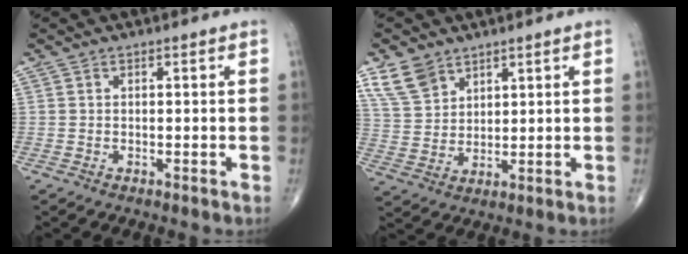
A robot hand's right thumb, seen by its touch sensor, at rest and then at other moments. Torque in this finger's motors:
{"motor_torque": [0.00, 0.01, 0.00, 0.00, 0.00]}